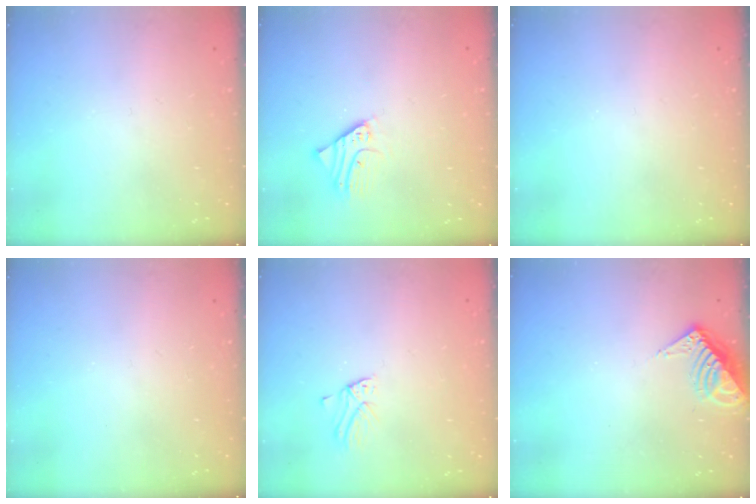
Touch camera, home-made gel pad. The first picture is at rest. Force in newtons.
{"total": 2.5, "press": 2.5, "slide": 0.2}
{"total": 0.0}
{"total": 0.0}
{"total": 1.8, "press": 1.8, "slide": 0.1}
{"total": 8.2, "press": 8.2, "slide": 1.0}